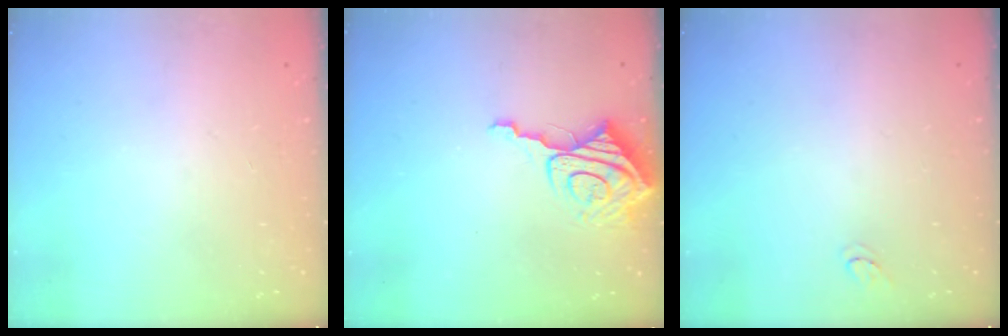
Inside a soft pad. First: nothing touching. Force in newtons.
{"total": 10.0, "press": 10.0, "slide": 1.1}
{"total": 3.2, "press": 3.2, "slide": 0.3}